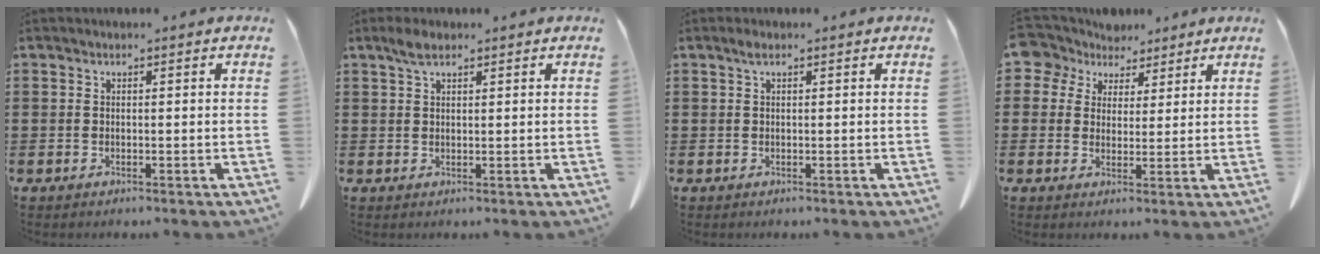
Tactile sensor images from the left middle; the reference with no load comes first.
{"total": 2.6, "force": [1.6, 0.9, 1.8], "torque": [-0.040, 0.005, 0.028]}
{"total": 0.9, "force": [0.4, 0.2, 0.7], "torque": [-0.015, 0.004, 0.007]}
{"total": 5.6, "force": [3.9, 4.0, 0.6], "torque": [-0.035, -0.010, 0.070]}